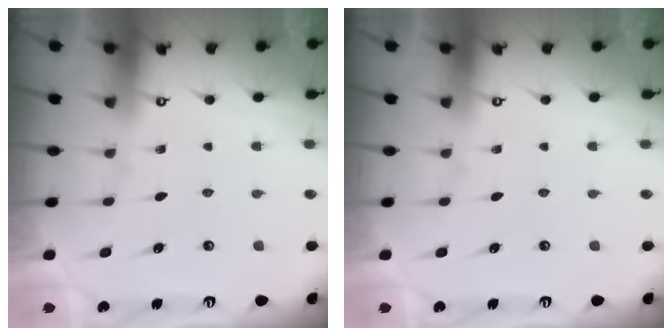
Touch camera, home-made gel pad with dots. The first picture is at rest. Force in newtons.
{"total": 0.0}